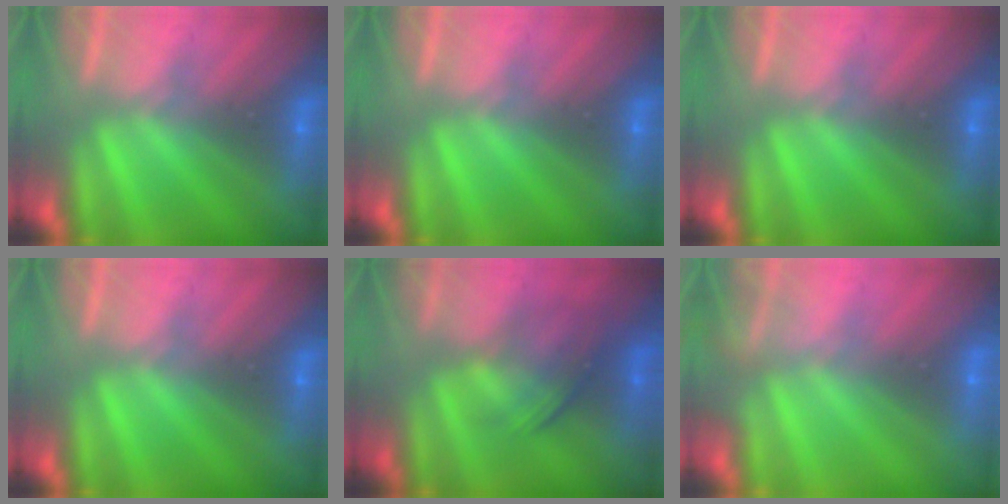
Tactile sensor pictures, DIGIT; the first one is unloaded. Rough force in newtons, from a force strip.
{"total": 0.0}
{"total": 0.0}
{"total": 0.0}
{"total": 1.9}
{"total": 2.0}